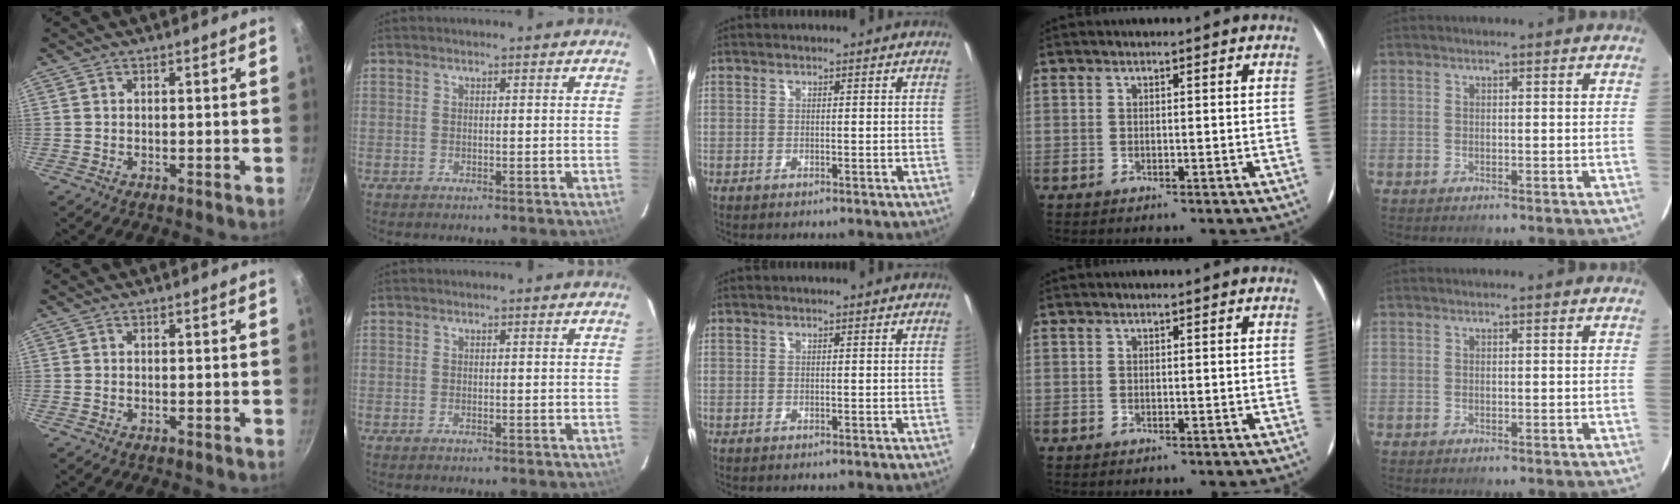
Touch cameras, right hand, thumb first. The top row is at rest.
{}